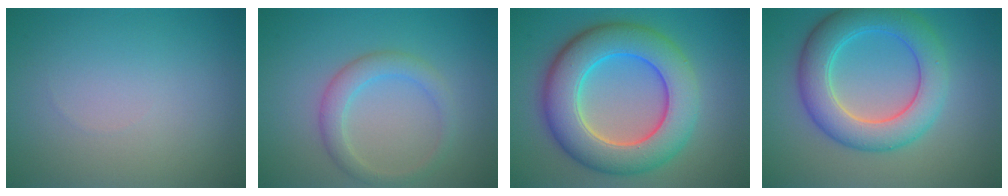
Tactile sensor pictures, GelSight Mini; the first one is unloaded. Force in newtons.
{"total": 2.7, "press": 2.7, "slide": 0.0}
{"total": 9.9, "press": 9.9, "slide": 0.3}
{"total": 7.0, "press": 6.9, "slide": 0.3}